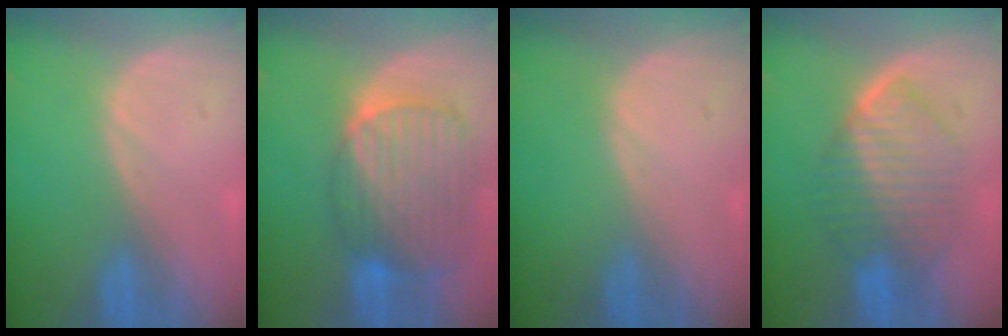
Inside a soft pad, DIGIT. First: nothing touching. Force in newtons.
{"total": 10.7, "press": 9.2, "slide": 5.4}
{"total": 0.0}
{"total": 8.1, "press": 8.1, "slide": 0.4}